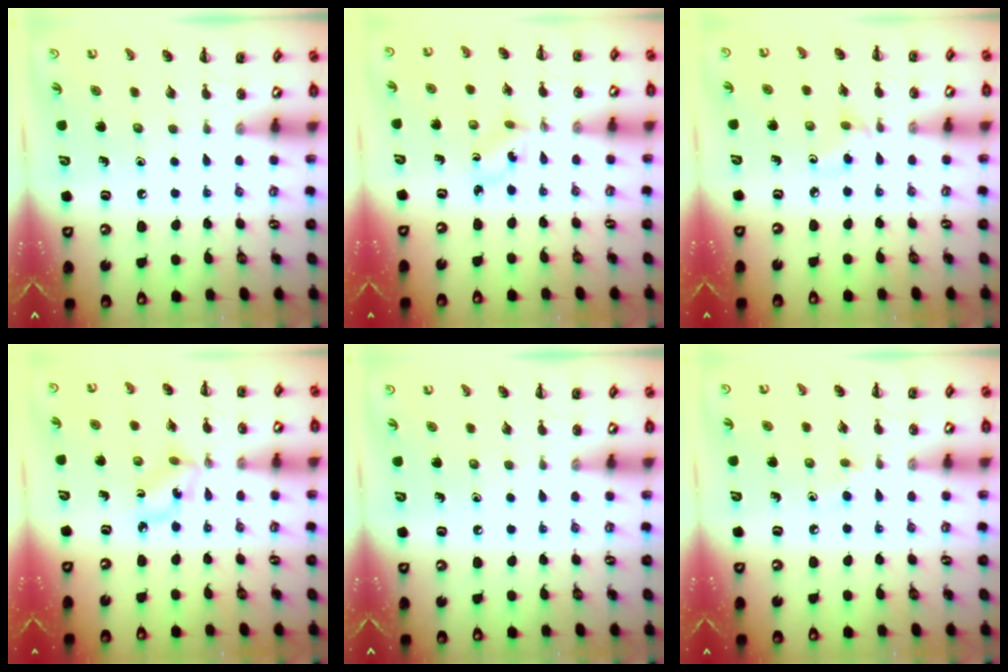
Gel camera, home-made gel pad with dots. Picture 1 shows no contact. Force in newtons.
{"total": 1.2, "press": 1.1, "slide": 0.6}
{"total": 2.6, "press": 2.4, "slide": 1.1}
{"total": 2.8, "press": 2.7, "slide": 0.8}
{"total": 0.0}
{"total": 3.9, "press": 3.7, "slide": 1.3}